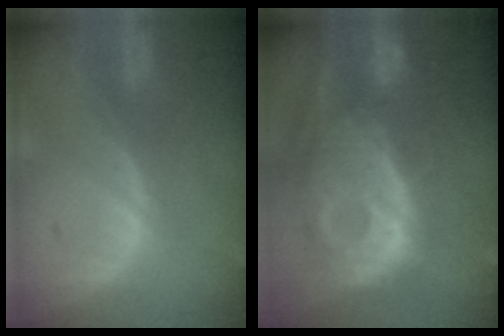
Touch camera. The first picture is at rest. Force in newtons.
{"total": 13.4, "press": 11.6, "slide": 6.6}